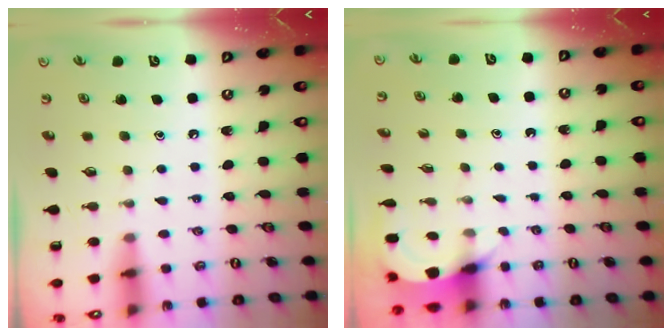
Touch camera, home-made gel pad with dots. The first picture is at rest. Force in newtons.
{"total": 5.2, "press": 5.2, "slide": 0.1}